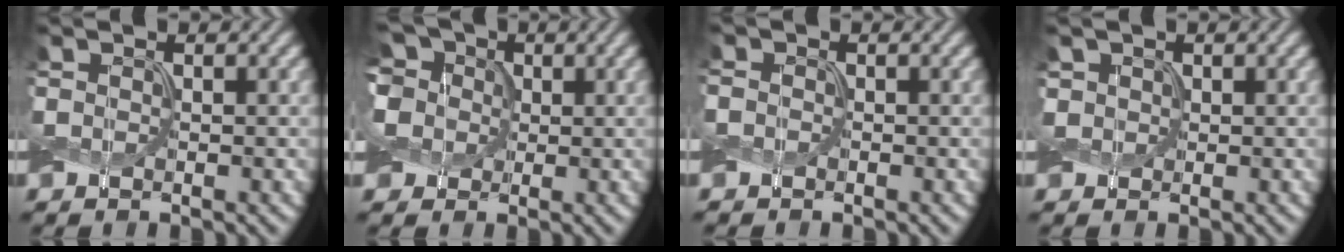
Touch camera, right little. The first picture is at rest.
{"total": 9.9, "force": [4.3, 7.2, 5.3], "torque": [-0.108, 0.036, 0.049]}
{"total": 0.9, "force": [-0.3, 0.8, 0.1], "torque": [0.002, 0.001, -0.008]}
{"total": 1.3, "force": [0.3, 1.2, 0.4], "torque": [-0.010, 0.003, 0.003]}